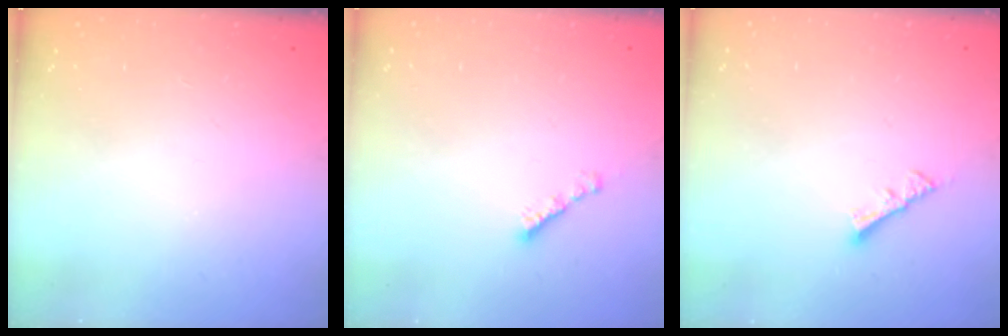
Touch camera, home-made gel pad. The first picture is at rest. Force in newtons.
{"total": 2.3, "press": 2.2, "slide": 0.4}
{"total": 4.2, "press": 4.2, "slide": 0.3}